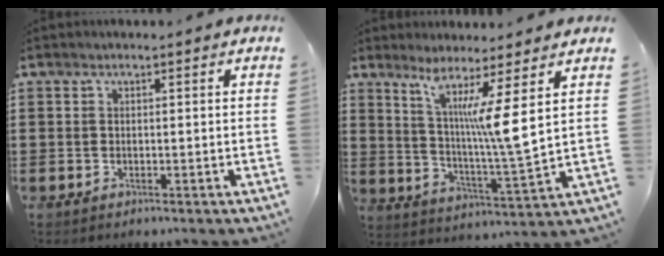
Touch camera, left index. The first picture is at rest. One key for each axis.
{"total": 9.3, "fx": 5.5, "fy": -1.3, "fz": 7.4, "tx": -0.142, "ty": -0.046, "tz": 0.083}